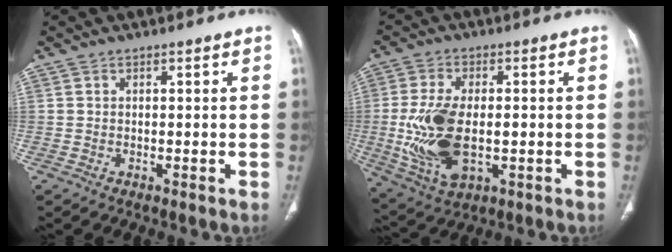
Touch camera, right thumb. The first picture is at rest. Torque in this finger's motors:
{"motor_torque": [1.71, 1.65, 1.27, 0.30, 0.18]}